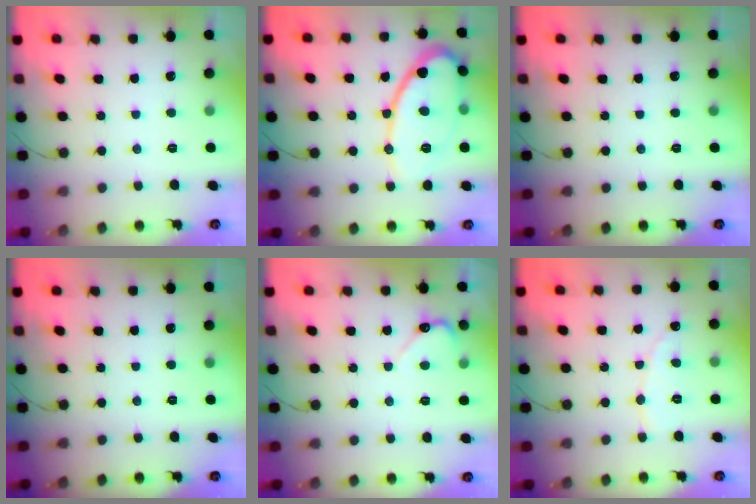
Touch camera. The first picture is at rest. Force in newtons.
{"total": 14.8, "press": 14.8, "slide": 1.2}
{"total": 0.0}
{"total": 0.0}
{"total": 3.3, "press": 3.3, "slide": 0.3}
{"total": 5.6, "press": 5.6, "slide": 0.4}